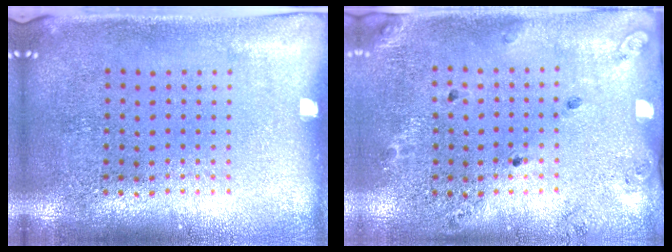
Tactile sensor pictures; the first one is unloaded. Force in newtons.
{"total": 1.3, "press": 1.2, "slide": 0.6}